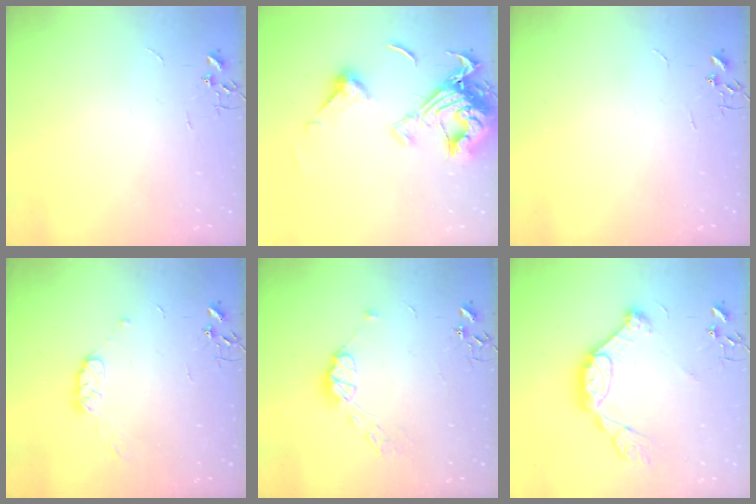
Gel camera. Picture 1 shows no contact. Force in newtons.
{"total": 16.0, "press": 16.0, "slide": 1.0}
{"total": 0.0}
{"total": 7.1, "press": 7.0, "slide": 1.1}
{"total": 8.6, "press": 8.6, "slide": 0.5}
{"total": 15.0, "press": 15.0, "slide": 0.9}